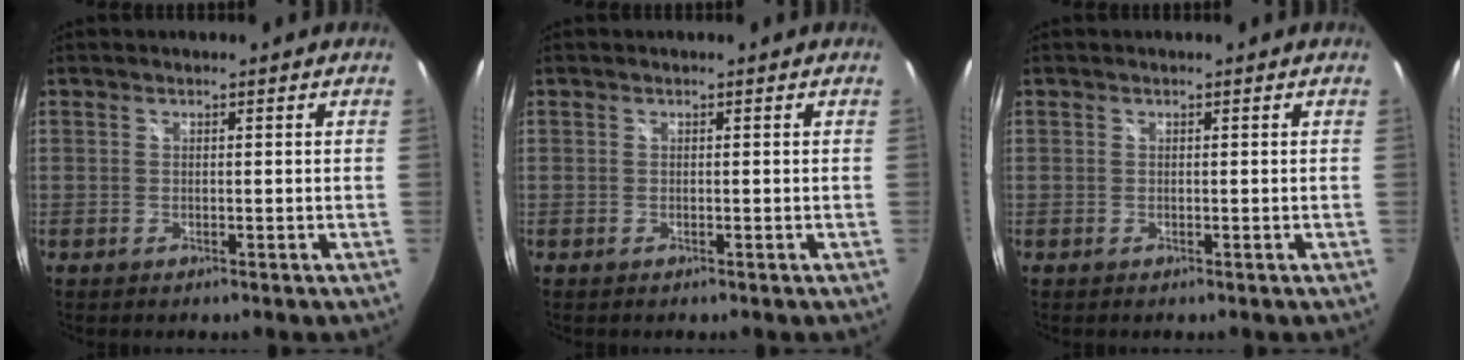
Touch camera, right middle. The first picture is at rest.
{"total": 0.0}
{"total": 0.0}